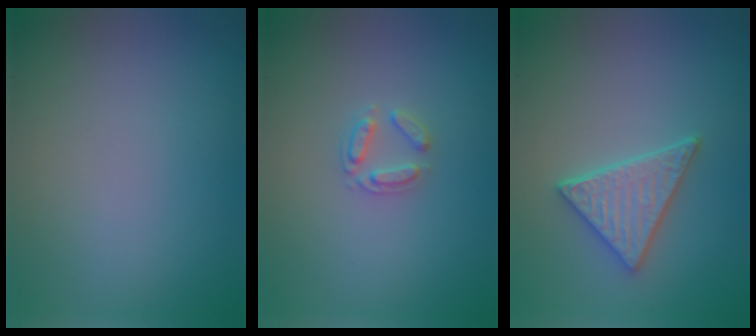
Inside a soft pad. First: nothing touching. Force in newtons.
{"total": 1.7, "press": 1.7, "slide": 0.2}
{"total": 3.3, "press": 3.1, "slide": 1.2}